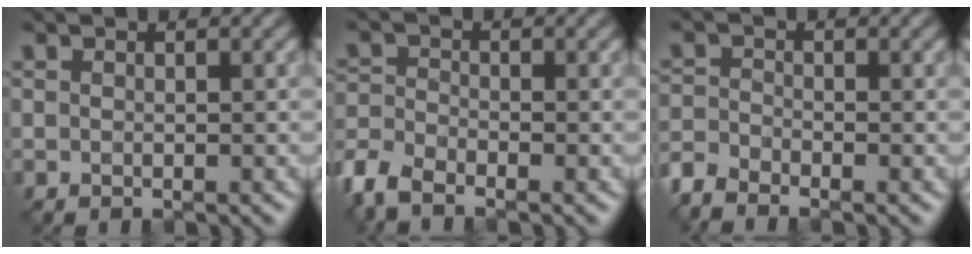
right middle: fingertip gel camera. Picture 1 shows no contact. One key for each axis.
{"total": 4.3, "fx": -3.3, "fy": 1.6, "fz": 2.2, "tx": -0.053, "ty": -0.007, "tz": -0.081}
{"total": 2.8, "fx": -2.5, "fy": 0.7, "fz": 1.0, "tx": -0.024, "ty": -0.009, "tz": -0.066}